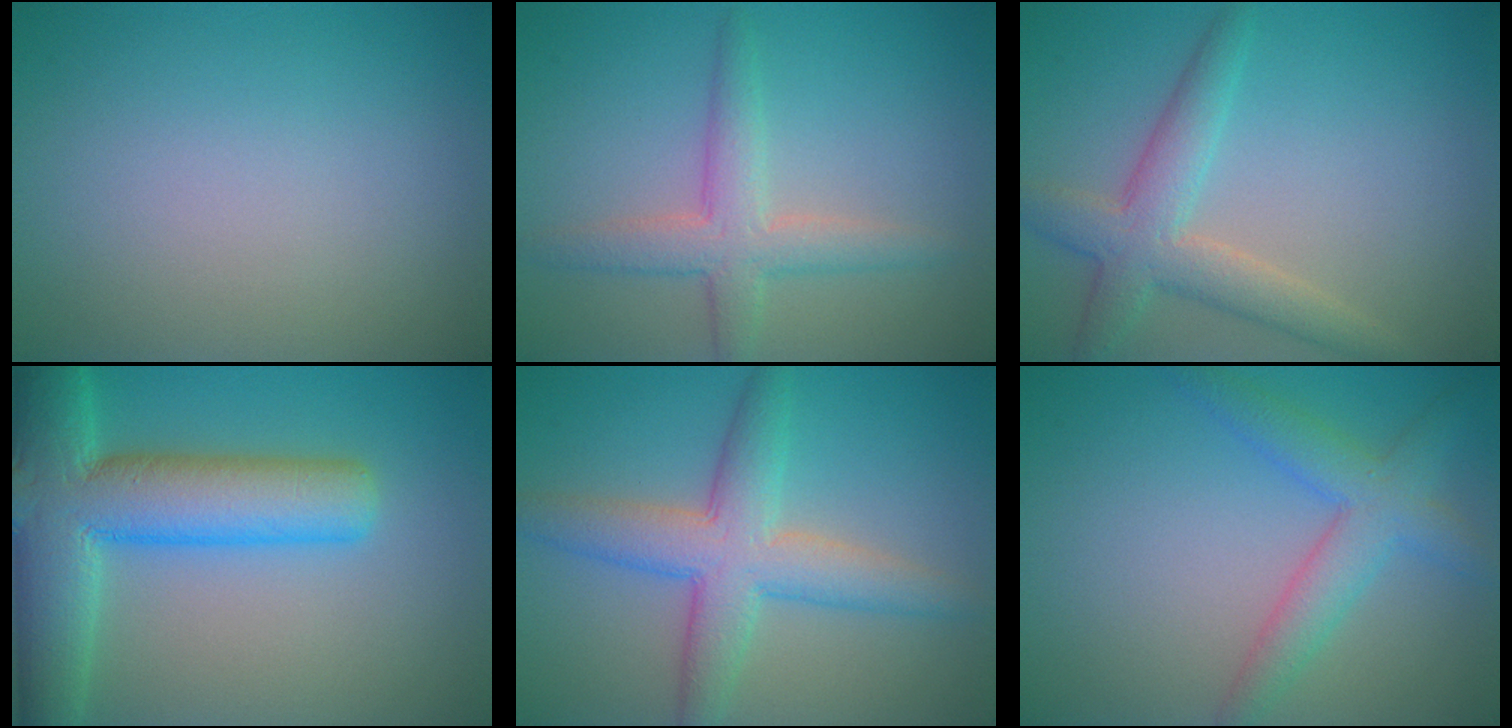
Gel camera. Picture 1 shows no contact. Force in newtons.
{"total": 3.7, "press": 3.7, "slide": 0.2}
{"total": 4.3, "press": 4.3, "slide": 0.2}
{"total": 10.7, "press": 10.7, "slide": 0.5}
{"total": 5.9, "press": 5.9, "slide": 0.3}
{"total": 4.1, "press": 4.1, "slide": 0.2}